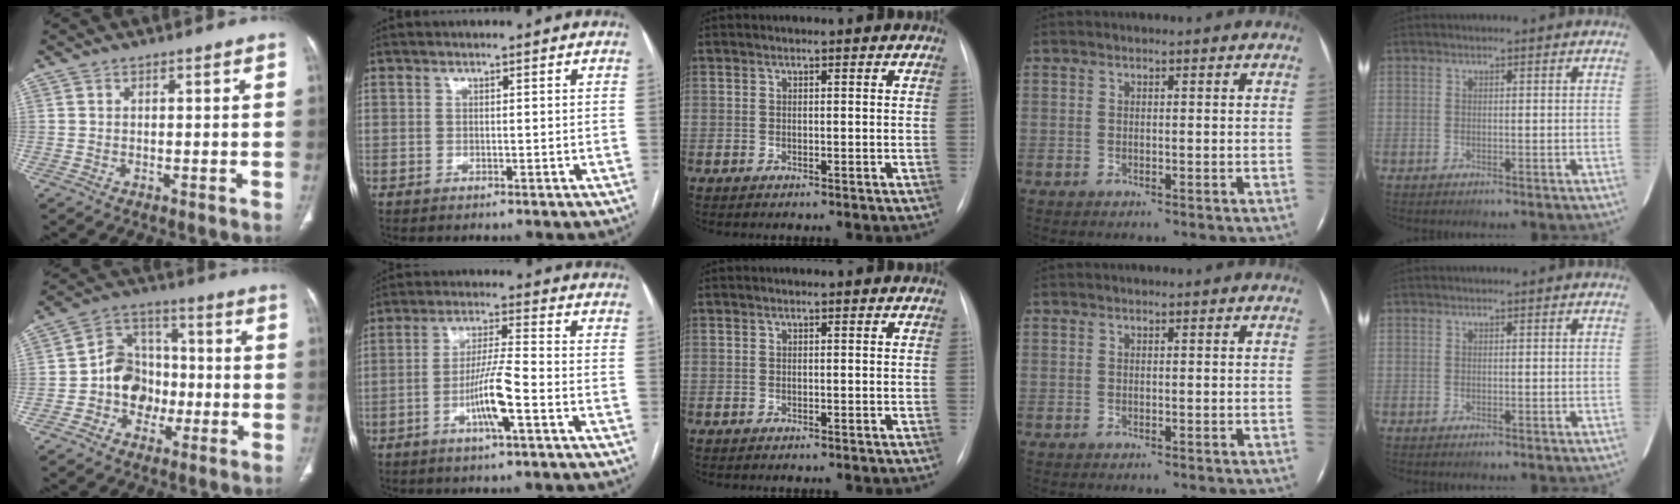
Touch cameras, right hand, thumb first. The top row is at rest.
{"thumb": {"total": 10.5, "force": [-2.5, 9.0, 4.7], "torque": [-0.037, 0.040, -0.052]}, "index": {"total": 7.8, "force": [-2.9, 0.0, 7.2], "torque": [-0.141, -0.001, -0.055]}}